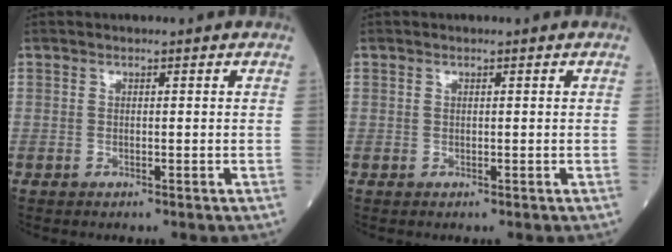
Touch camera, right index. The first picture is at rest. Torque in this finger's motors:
{"motor_torque": [0.07, 0.11, -0.08, 0.00]}